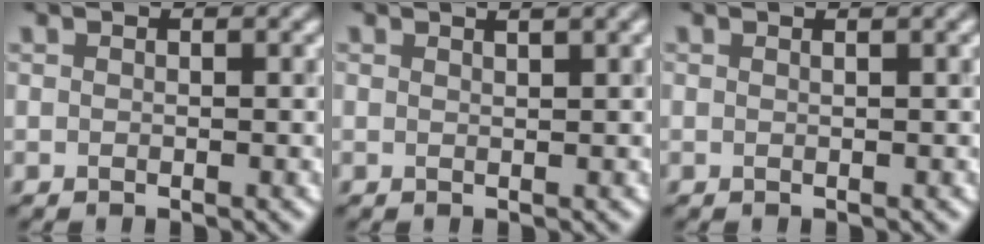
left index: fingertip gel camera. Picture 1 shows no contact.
{"total": 1.6, "force": [1.1, 0.3, 1.2], "torque": [-0.010, 0.002, 0.014]}
{"total": 0.7, "force": [0.3, 0.0, 0.6], "torque": [-0.008, 0.005, 0.002]}